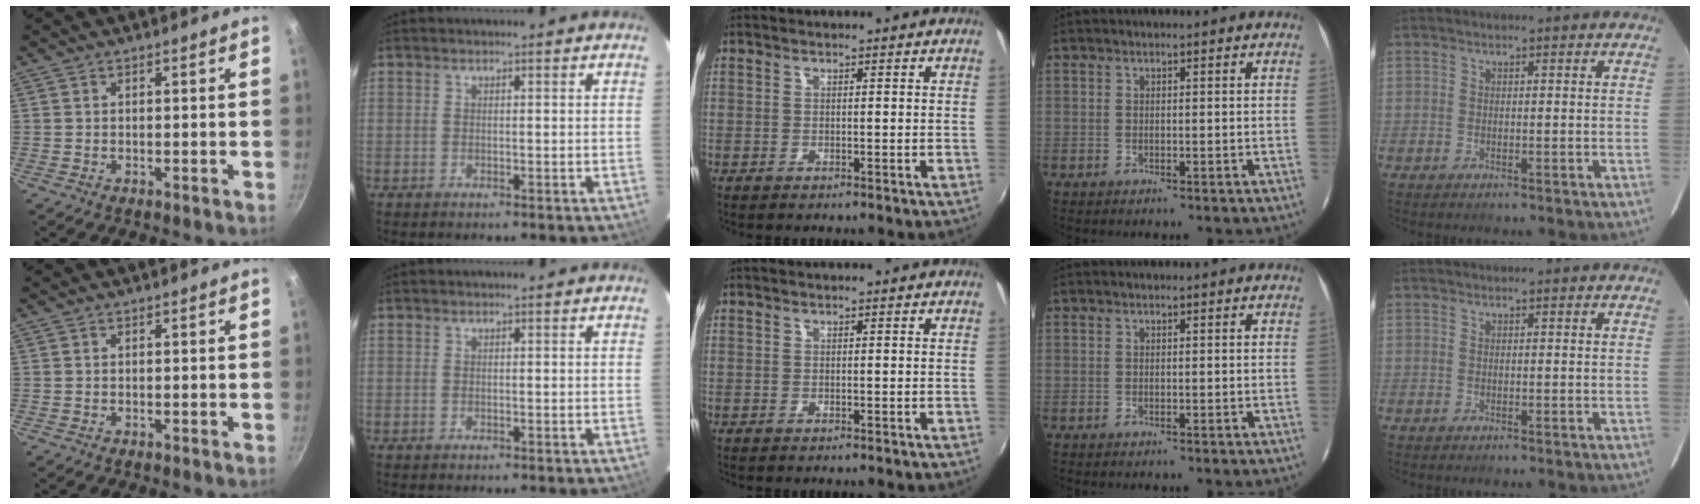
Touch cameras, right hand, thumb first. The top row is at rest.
{}